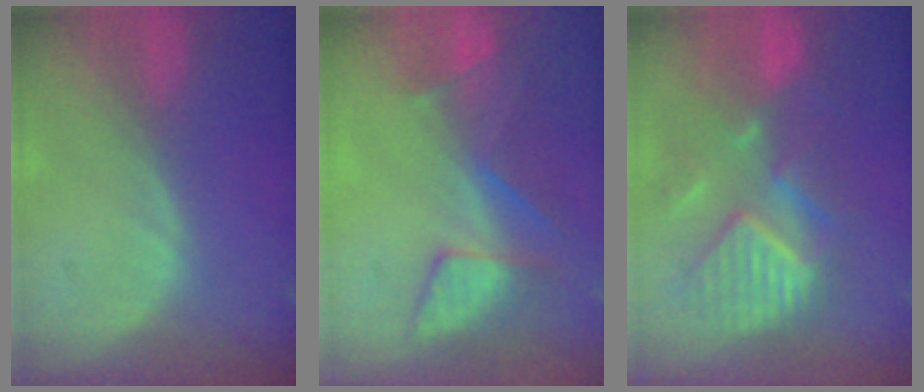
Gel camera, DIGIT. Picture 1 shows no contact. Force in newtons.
{"total": 8.3, "press": 7.2, "slide": 4.1}
{"total": 10.6, "press": 9.7, "slide": 4.3}